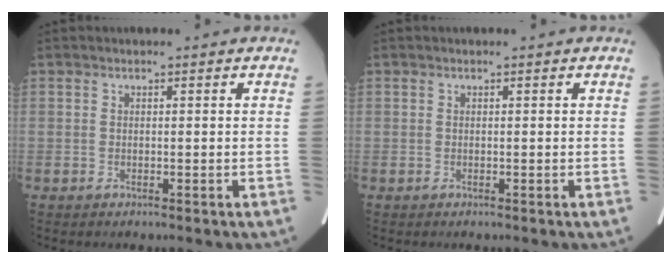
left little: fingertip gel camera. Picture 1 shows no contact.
{"total": 0.0}